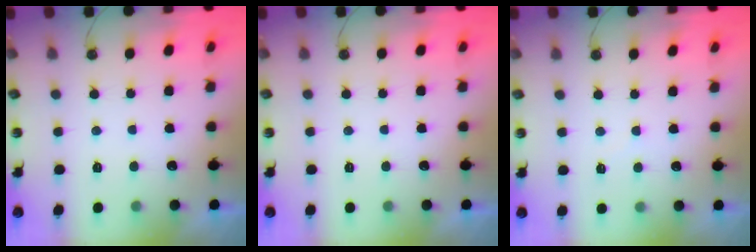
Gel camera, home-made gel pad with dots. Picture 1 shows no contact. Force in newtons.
{"total": 0.0}
{"total": 3.0, "press": 3.0, "slide": 0.4}